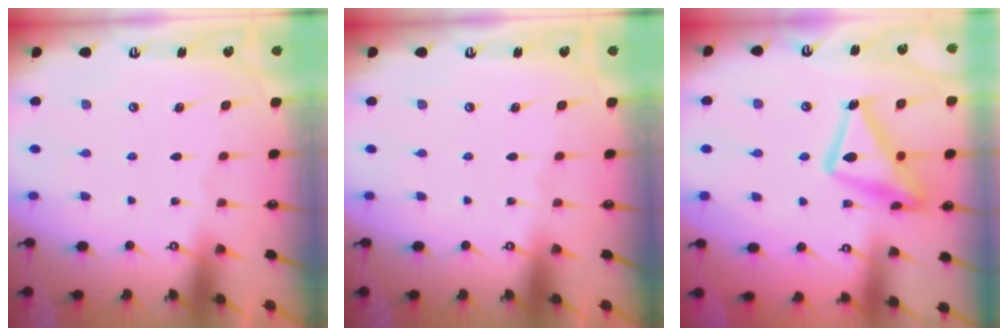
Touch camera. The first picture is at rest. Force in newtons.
{"total": 0.0}
{"total": 18.3, "press": 18.2, "slide": 1.3}